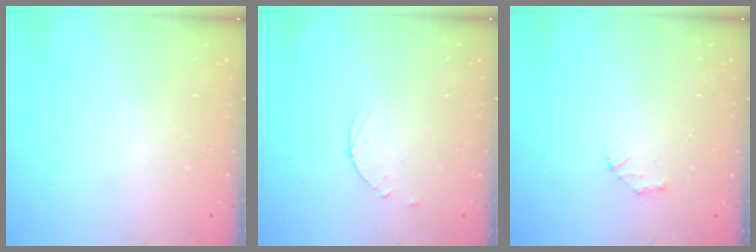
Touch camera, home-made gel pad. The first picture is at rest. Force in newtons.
{"total": 4.5, "press": 4.4, "slide": 0.4}
{"total": 2.1, "press": 2.1, "slide": 0.2}